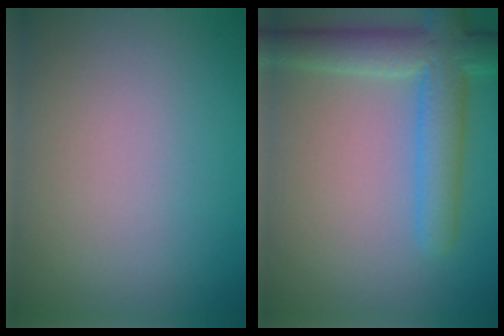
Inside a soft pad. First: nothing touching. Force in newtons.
{"total": 5.8, "press": 5.8, "slide": 0.5}